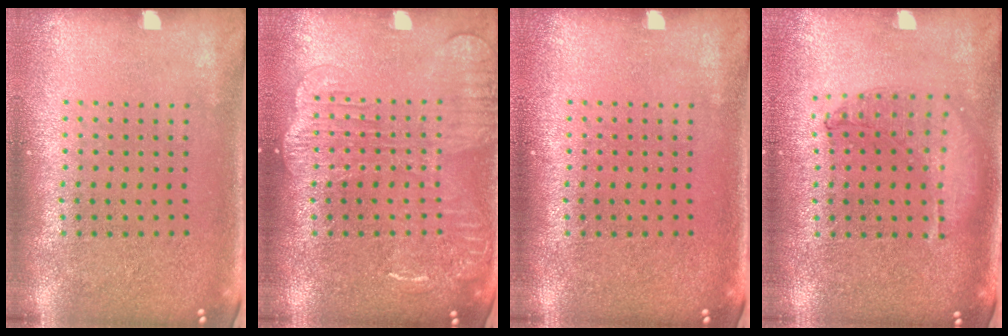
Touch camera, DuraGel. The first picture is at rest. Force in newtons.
{"total": 3.0, "press": 3.0, "slide": 0.4}
{"total": 0.0}
{"total": 1.0, "press": 0.9, "slide": 0.3}